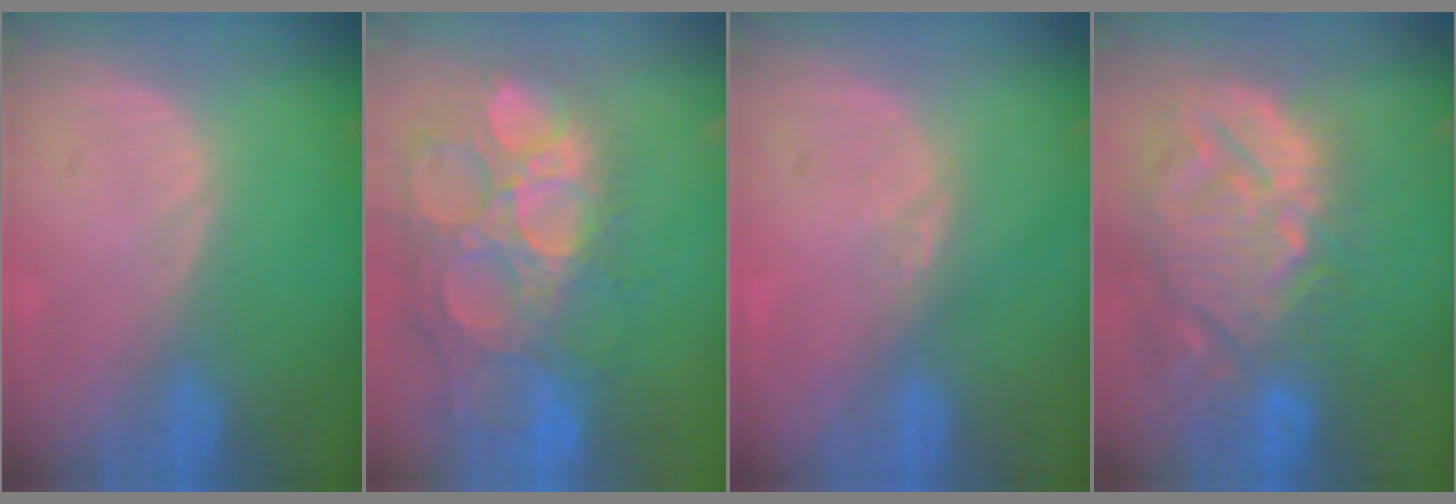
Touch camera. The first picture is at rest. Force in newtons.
{"total": 15.8, "press": 13.1, "slide": 9.0}
{"total": 2.0, "press": 1.5, "slide": 1.3}
{"total": 14.6, "press": 12.4, "slide": 7.6}